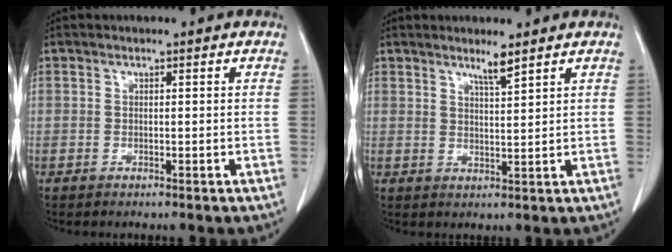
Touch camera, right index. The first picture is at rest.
{"total": 2.7, "force": [2.1, -0.4, 1.6], "torque": [-0.031, -0.008, 0.040]}